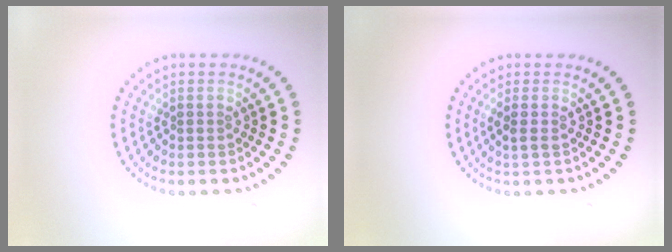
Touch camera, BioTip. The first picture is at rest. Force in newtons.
{"total": 1.1, "press": 1.0, "slide": 0.5}